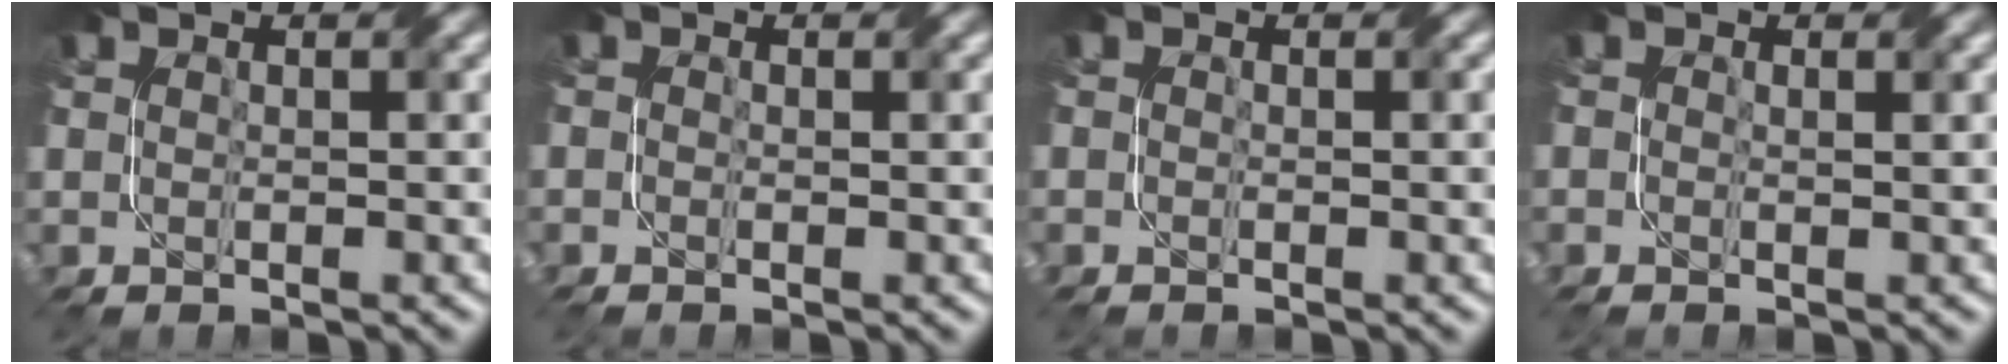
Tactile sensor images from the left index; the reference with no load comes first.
{"total": 0.6, "force": [-0.3, 0.4, 0.4], "torque": [-0.009, -0.007, -0.007]}
{"total": 1.3, "force": [-0.3, 0.6, 1.1], "torque": [-0.016, -0.007, -0.007]}
{"total": 1.0, "force": [0.2, 0.4, 0.8], "torque": [-0.012, -0.001, -0.006]}